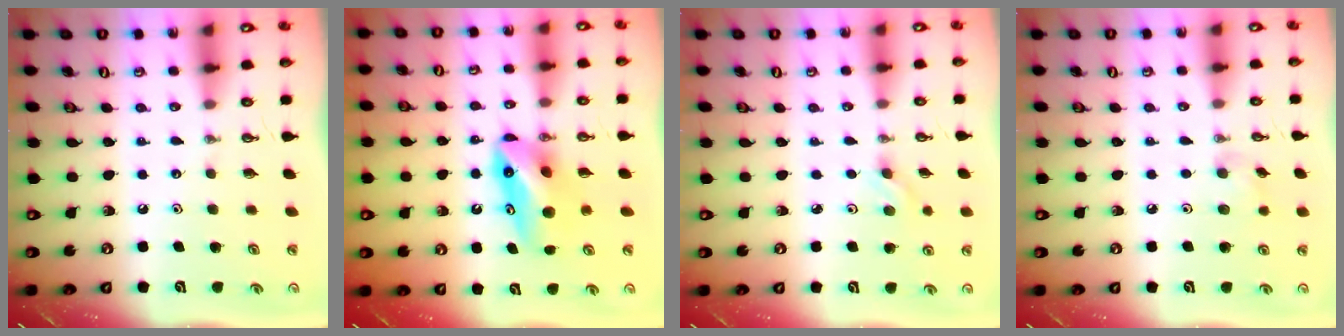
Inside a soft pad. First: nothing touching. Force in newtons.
{"total": 10.7, "press": 8.6, "slide": 6.3}
{"total": 3.0, "press": 2.6, "slide": 1.5}
{"total": 6.2, "press": 5.8, "slide": 2.1}